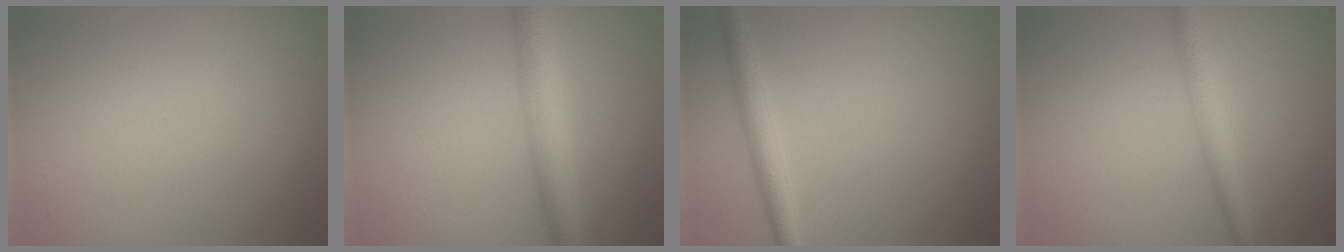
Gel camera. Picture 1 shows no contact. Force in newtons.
{"total": 4.1, "press": 4.1, "slide": 0.1}
{"total": 2.6, "press": 2.6, "slide": 0.0}
{"total": 2.4, "press": 2.4, "slide": 0.0}